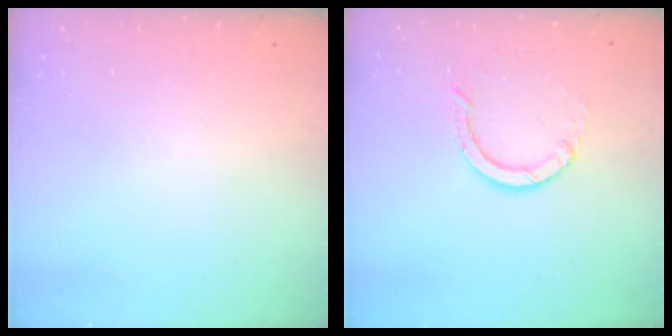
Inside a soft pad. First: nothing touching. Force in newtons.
{"total": 2.9, "press": 2.9, "slide": 0.2}